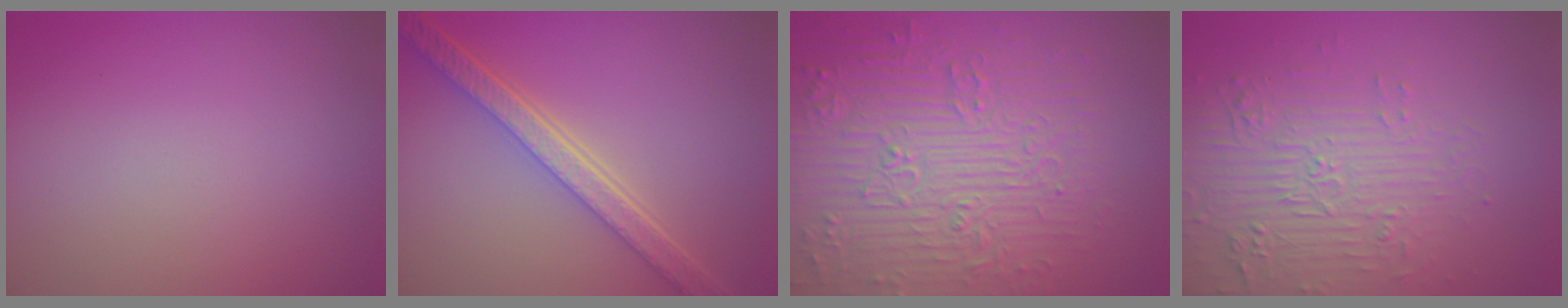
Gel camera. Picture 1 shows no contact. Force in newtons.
{"total": 5.7, "press": 4.3, "slide": 3.7}
{"total": 9.3, "press": 6.8, "slide": 6.3}
{"total": 4.2, "press": 3.8, "slide": 1.8}